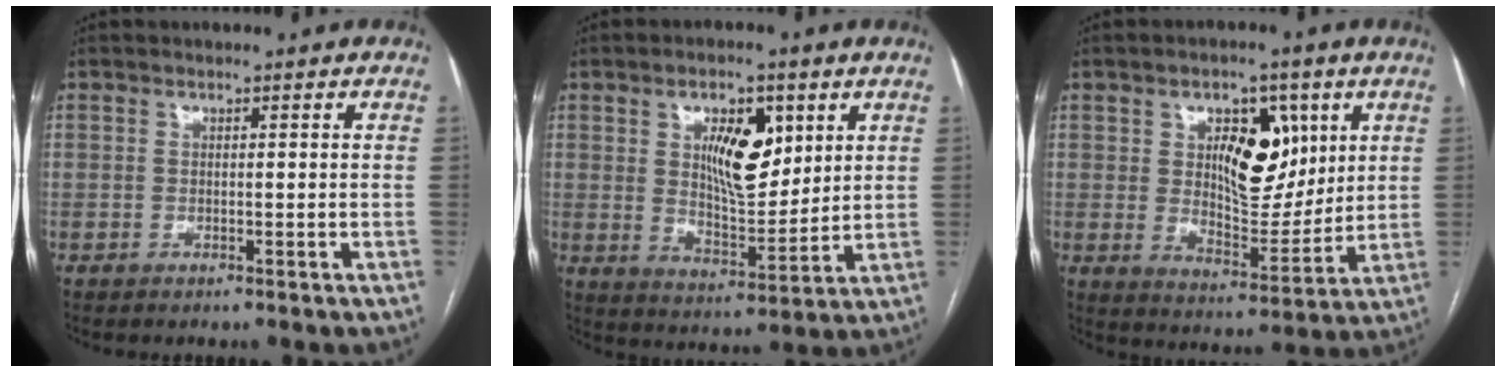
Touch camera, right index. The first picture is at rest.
{"total": 10.2, "force": [3.7, 4.3, 8.4], "torque": [-0.137, 0.004, 0.069]}
{"total": 11.4, "force": [3.9, 6.0, 8.8], "torque": [-0.132, 0.008, 0.072]}